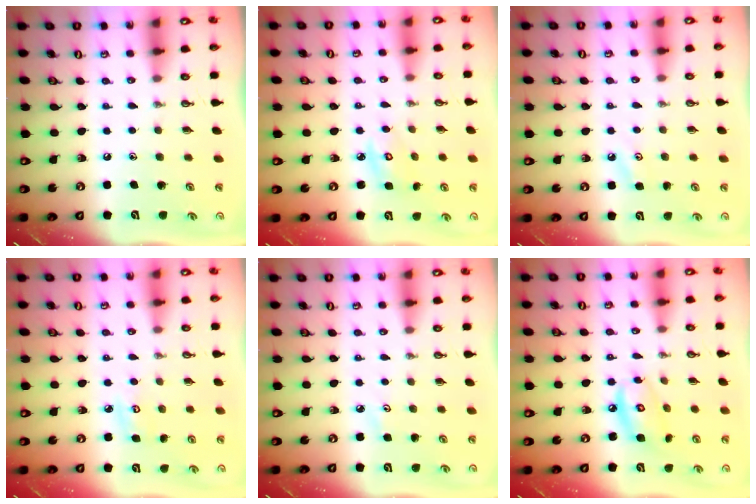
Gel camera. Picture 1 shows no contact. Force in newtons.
{"total": 3.7, "press": 3.7, "slide": 0.2}
{"total": 3.4, "press": 3.4, "slide": 0.5}
{"total": 4.7, "press": 4.7, "slide": 0.4}
{"total": 2.8, "press": 2.8, "slide": 0.4}
{"total": 8.7, "press": 8.7, "slide": 0.6}